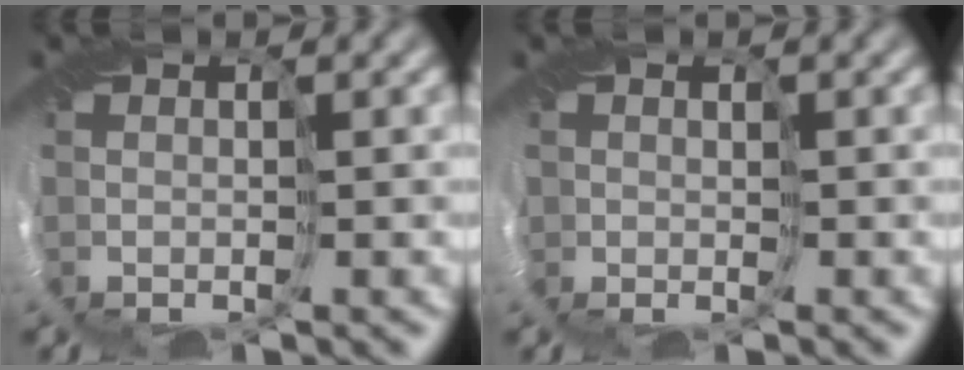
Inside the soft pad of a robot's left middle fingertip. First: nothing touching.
{"total": 1.1, "force": [0.2, 1.1, 0.0], "torque": [0.004, -0.001, 0.004]}